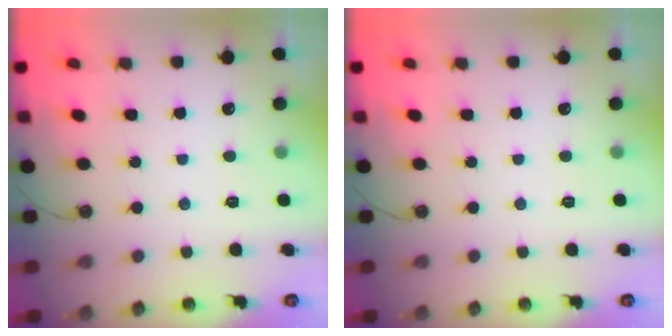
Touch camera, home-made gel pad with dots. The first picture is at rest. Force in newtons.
{"total": 0.0}